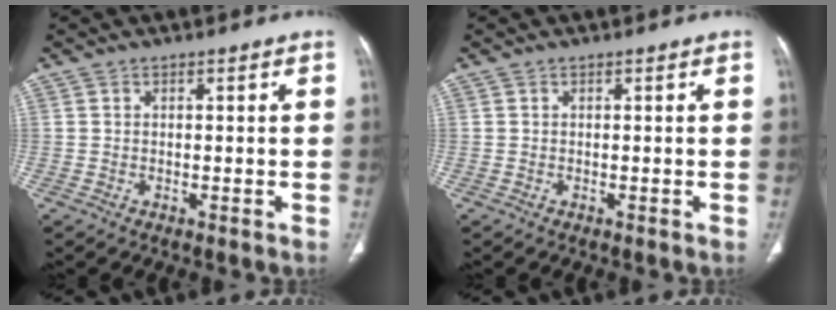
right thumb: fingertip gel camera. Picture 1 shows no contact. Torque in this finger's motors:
{"motor_torque": [-0.50, -0.17, 0.28, -0.13, 0.00]}